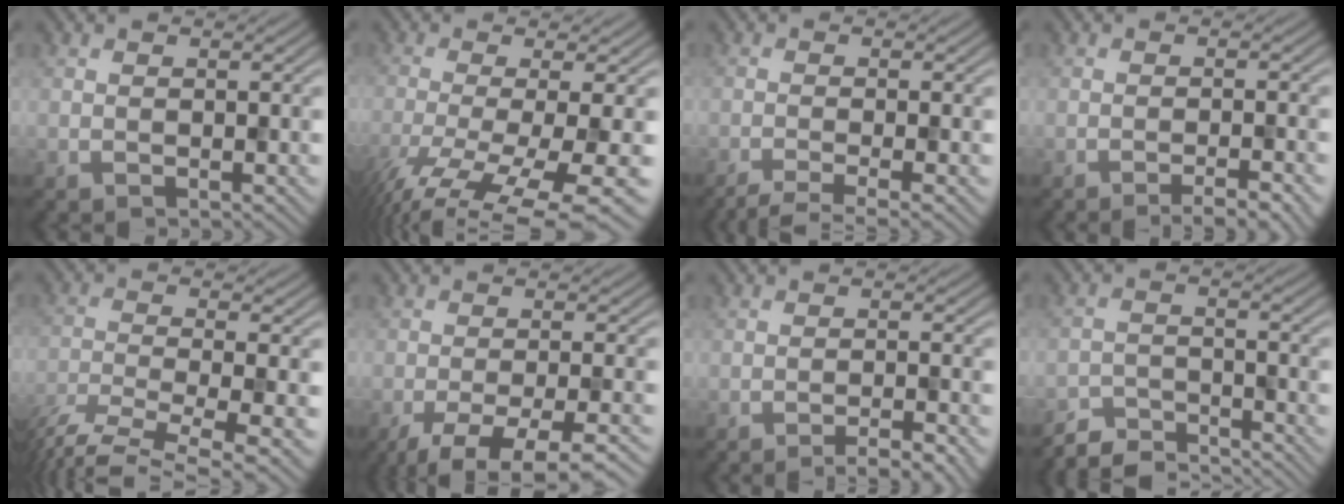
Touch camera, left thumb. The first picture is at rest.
{"total": 11.3, "force": [-5.7, 2.8, 9.3], "torque": [-0.176, -0.024, -0.076]}
{"total": 4.8, "force": [-3.4, 0.9, 3.3], "torque": [-0.041, 0.002, -0.067]}
{"total": 4.3, "force": [-2.8, 0.6, 3.2], "torque": [-0.041, 0.012, -0.050]}
{"total": 8.7, "force": [-6.4, 1.8, 5.6], "torque": [-0.114, -0.020, -0.112]}
{"total": 7.4, "force": [-4.8, 1.6, 5.4], "torque": [-0.080, -0.003, -0.076]}
{"total": 4.7, "force": [-3.3, 0.6, 3.2], "torque": [-0.044, 0.013, -0.058]}
{"total": 5.8, "force": [-5.6, 0.8, 1.2], "torque": [-0.030, -0.002, -0.105]}